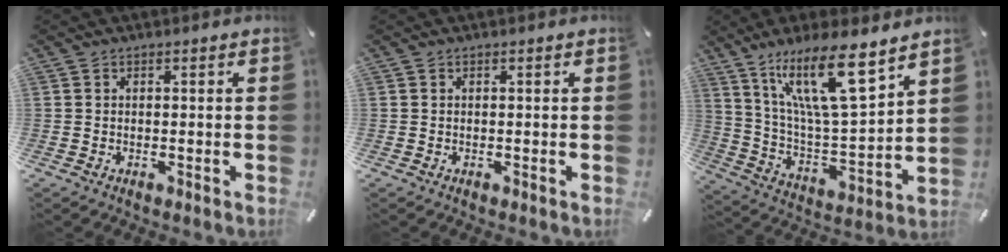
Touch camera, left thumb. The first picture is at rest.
{"total": 0.0}
{"total": 19.0, "force": [12.2, 5.2, 13.6], "torque": [-0.254, -0.064, 0.202]}